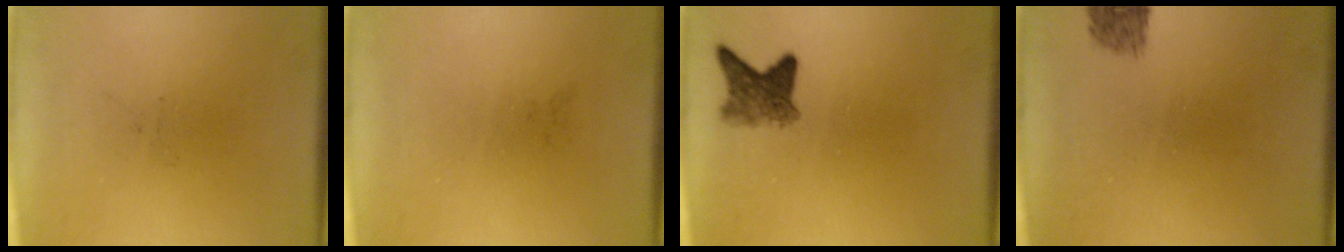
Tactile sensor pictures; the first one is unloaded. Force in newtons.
{"total": 0.0}
{"total": 3.7}
{"total": 1.8}